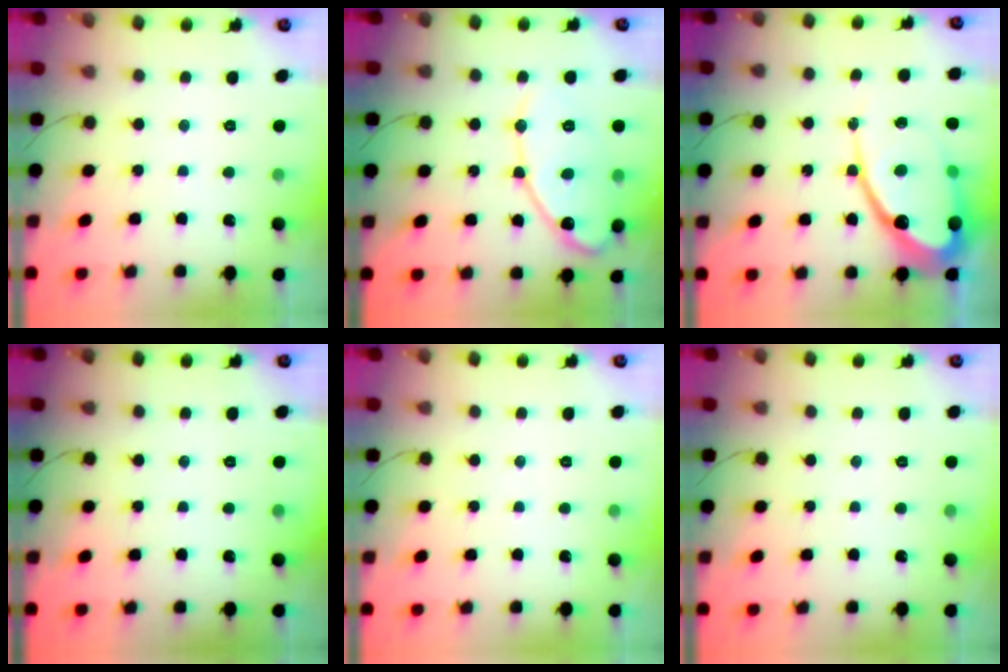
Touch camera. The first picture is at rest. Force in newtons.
{"total": 14.5, "press": 14.4, "slide": 1.3}
{"total": 19.9, "press": 19.8, "slide": 1.7}
{"total": 0.0}
{"total": 0.0}
{"total": 0.0}